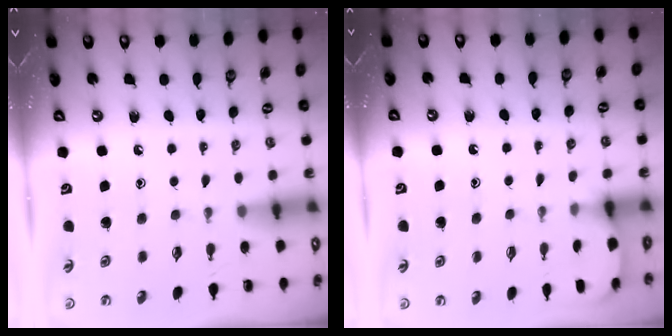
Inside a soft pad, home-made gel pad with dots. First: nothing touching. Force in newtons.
{"total": 2.8, "press": 2.8, "slide": 0.1}